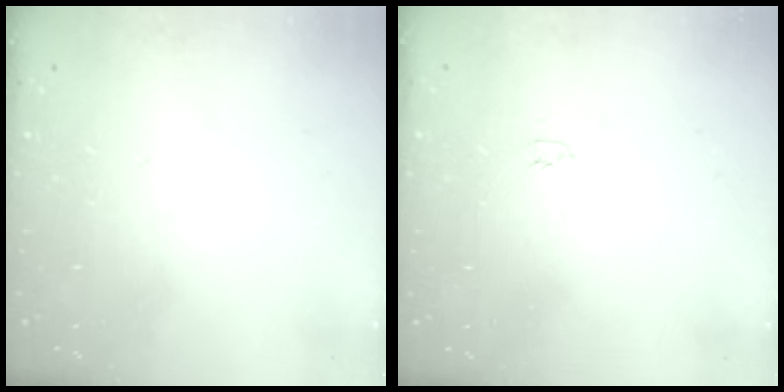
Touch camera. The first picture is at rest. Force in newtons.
{"total": 2.0, "press": 2.0, "slide": 0.3}